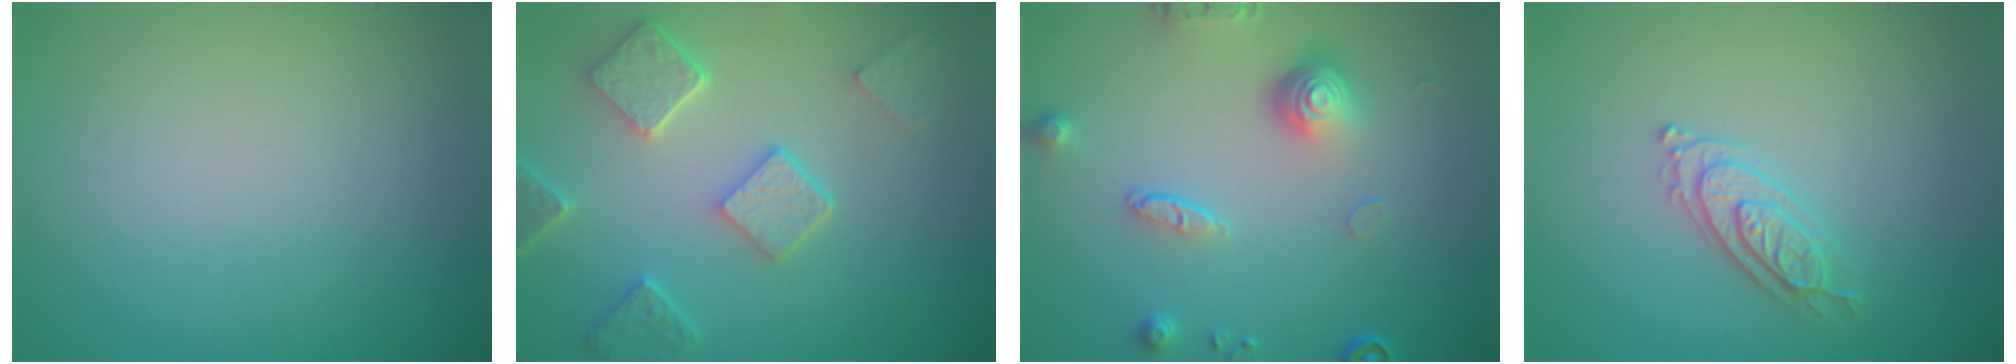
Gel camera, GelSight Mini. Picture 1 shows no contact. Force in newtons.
{"total": 4.9, "press": 3.9, "slide": 3.0}
{"total": 4.6, "press": 3.2, "slide": 3.3}
{"total": 2.2, "press": 2.2, "slide": 0.3}